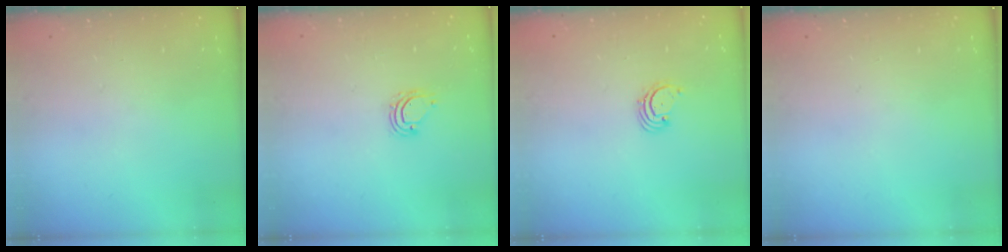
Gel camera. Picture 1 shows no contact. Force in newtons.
{"total": 4.9, "press": 4.9, "slide": 0.4}
{"total": 1.7, "press": 1.7, "slide": 0.2}
{"total": 0.0}